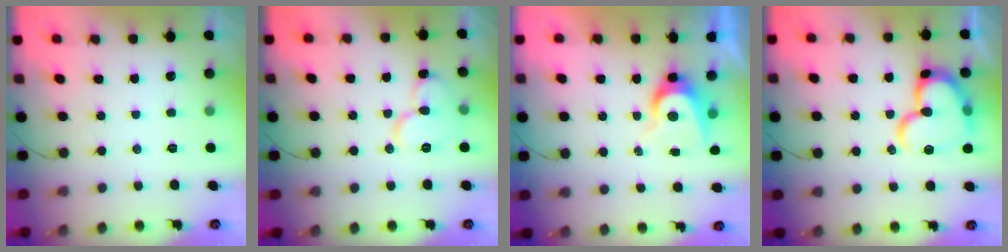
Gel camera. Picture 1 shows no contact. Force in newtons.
{"total": 10.3, "press": 10.2, "slide": 1.2}
{"total": 6.7, "press": 6.7, "slide": 0.3}
{"total": 18.1, "press": 18.0, "slide": 1.8}